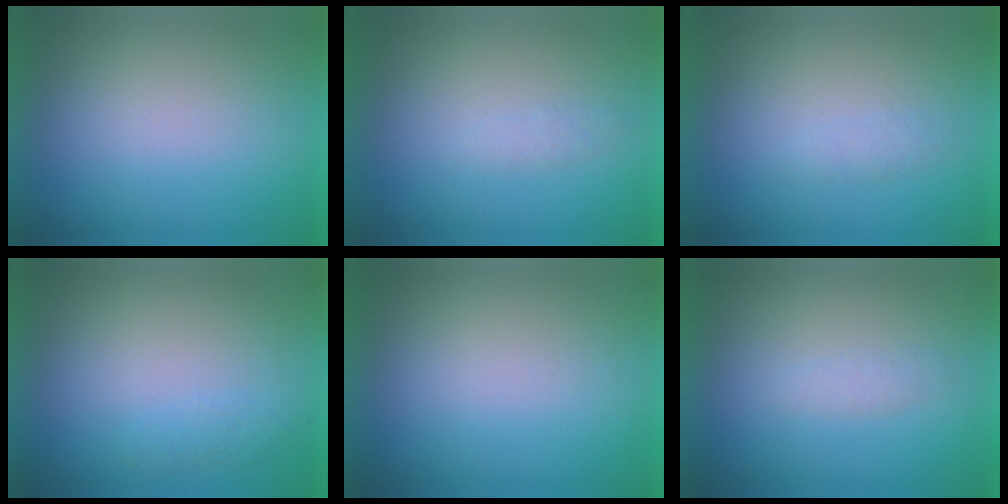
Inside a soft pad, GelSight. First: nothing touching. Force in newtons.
{"total": 1.2}
{"total": 1.5}
{"total": 2.1}
{"total": 0.0}
{"total": 1.3}